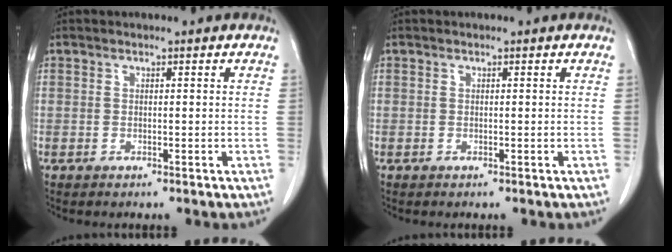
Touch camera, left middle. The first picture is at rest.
{"total": 0.0}